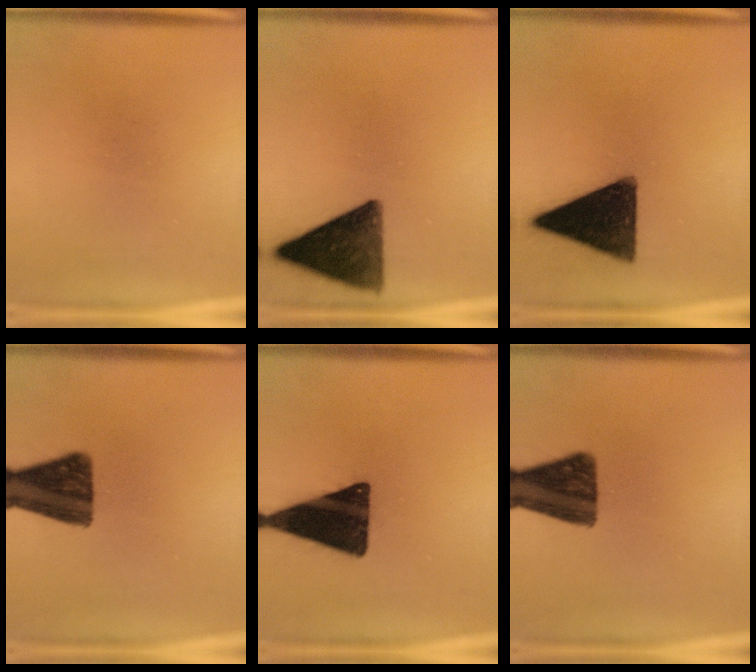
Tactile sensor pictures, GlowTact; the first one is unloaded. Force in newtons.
{"total": 12.2}
{"total": 16.1}
{"total": 13.2}
{"total": 17.7}
{"total": 13.2}